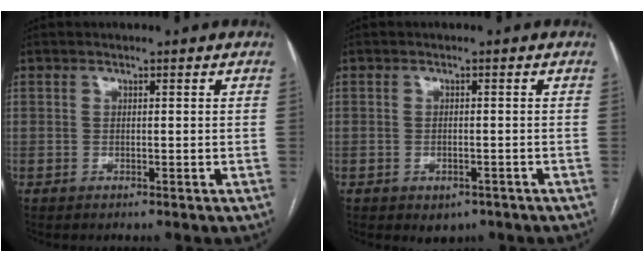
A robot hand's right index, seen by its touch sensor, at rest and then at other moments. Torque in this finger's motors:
{"motor_torque": [0.54, -0.25, 0.15, 0.02]}